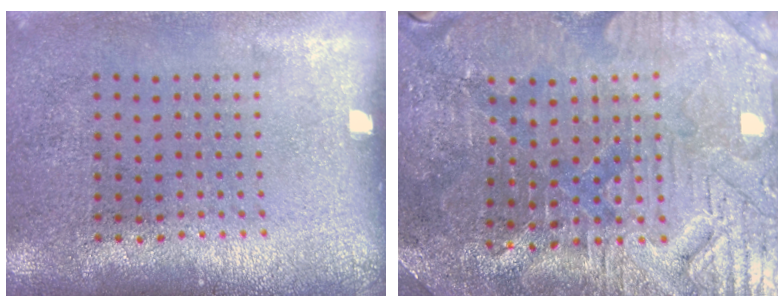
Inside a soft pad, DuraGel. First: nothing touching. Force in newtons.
{"total": 3.5, "press": 3.5, "slide": 0.5}